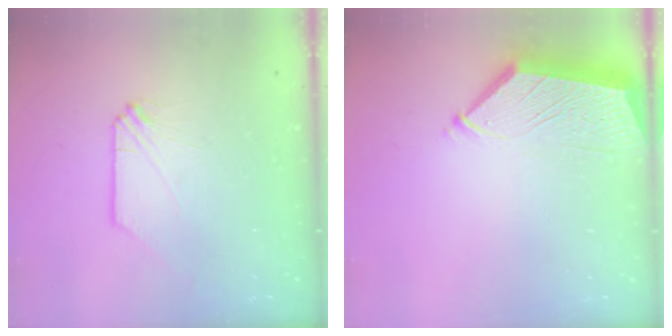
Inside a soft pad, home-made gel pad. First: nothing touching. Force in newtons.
{"total": 6.8, "press": 6.8, "slide": 0.8}